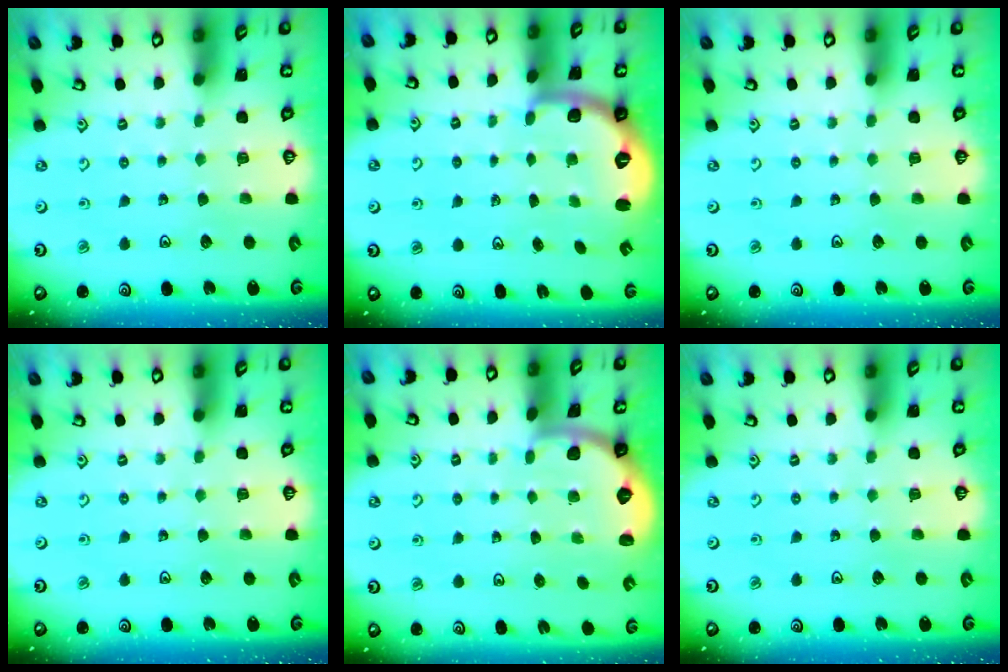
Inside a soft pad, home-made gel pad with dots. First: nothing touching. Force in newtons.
{"total": 2.8, "press": 1.9, "slide": 2.0}
{"total": 0.0}
{"total": 0.0}
{"total": 1.6, "press": 1.6, "slide": 0.1}
{"total": 0.0}